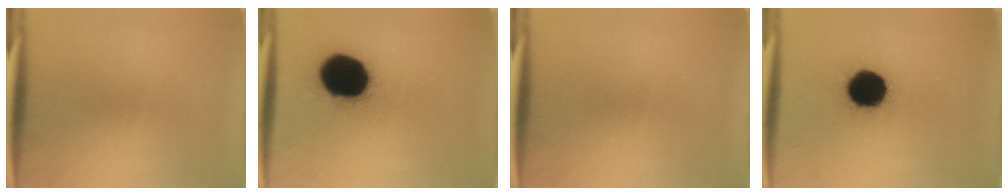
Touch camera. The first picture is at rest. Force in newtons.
{"total": 20.1}
{"total": 0.0}
{"total": 14.5}